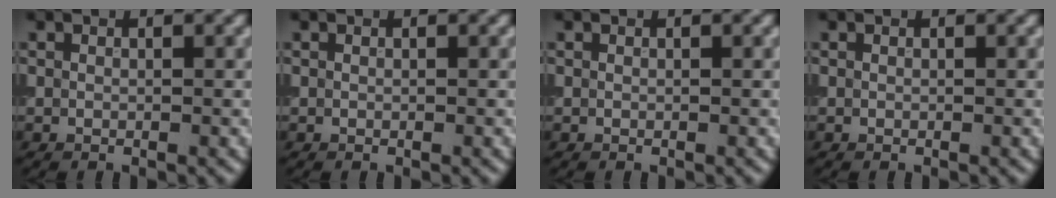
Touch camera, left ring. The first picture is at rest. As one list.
[{"total": 0.0}, {"total": 0.0}, {"total": 0.0}]